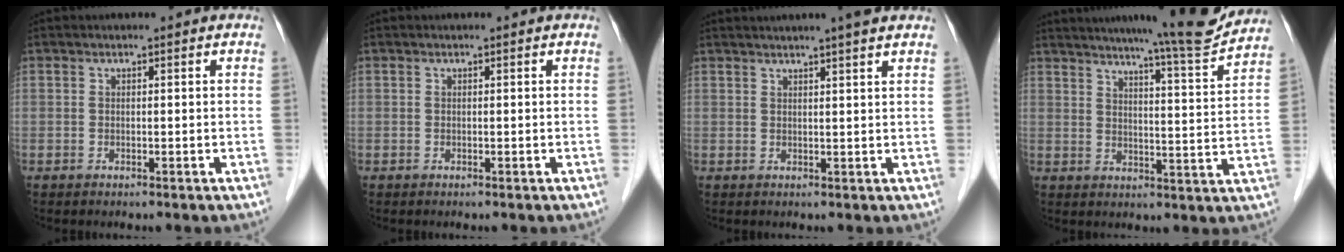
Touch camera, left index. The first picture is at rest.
{"total": 0.0}
{"total": 6.4, "force": [5.4, -0.5, 3.5], "torque": [-0.052, 0.020, 0.066]}
{"total": 13.7, "force": [12.6, -1.1, 5.3], "torque": [-0.080, -0.031, 0.164]}